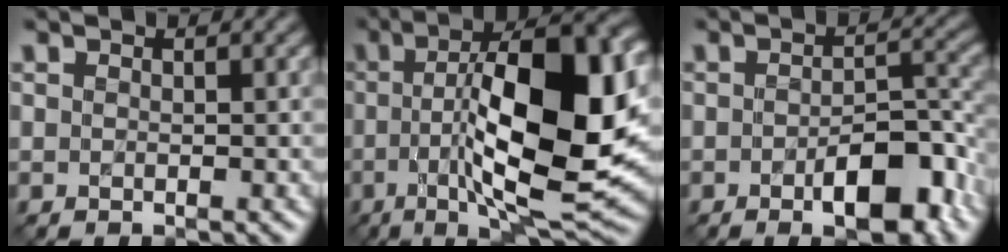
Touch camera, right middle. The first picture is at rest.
{"total": 15.3, "force": [-0.2, 4.7, 14.6], "torque": [-0.214, 0.010, -0.007]}
{"total": 5.7, "force": [-2.5, 2.2, 4.6], "torque": [-0.063, 0.005, -0.036]}